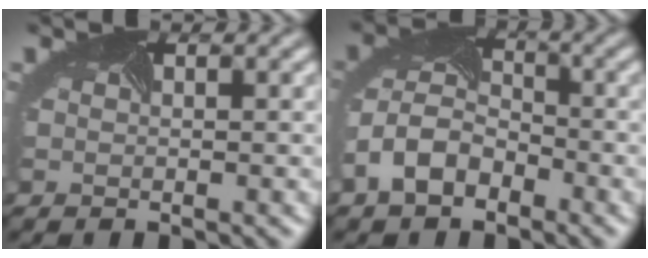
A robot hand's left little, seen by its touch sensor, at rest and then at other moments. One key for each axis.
{"total": 5.1, "fx": -2.8, "fy": 3.1, "fz": 2.9, "tx": -0.072, "ty": 0.000, "tz": -0.061}